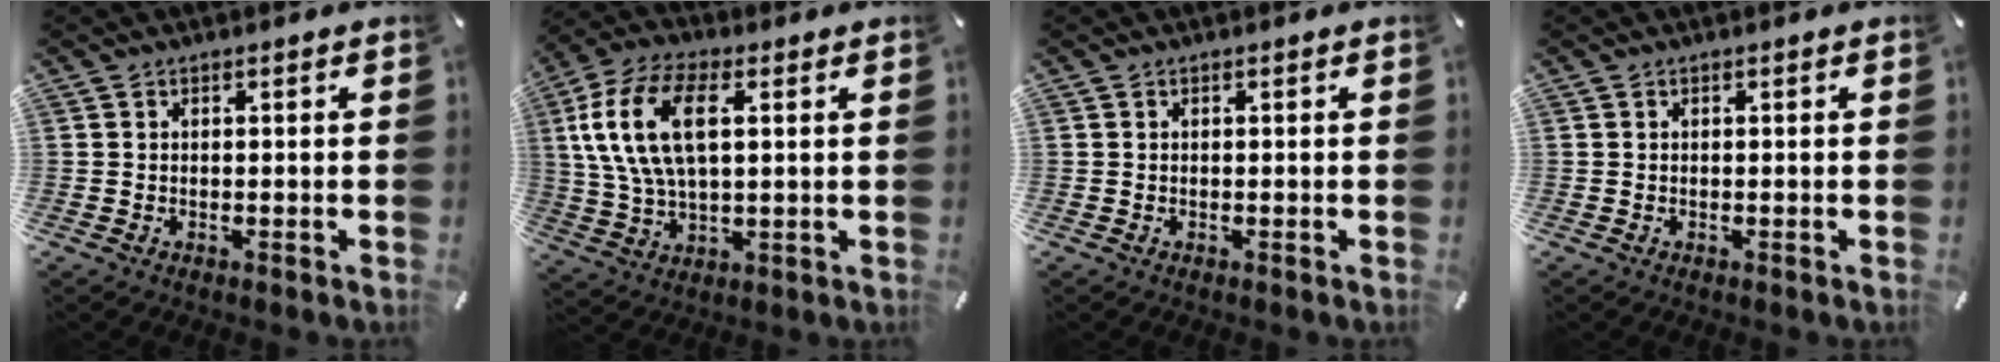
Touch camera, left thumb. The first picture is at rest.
{"total": 14.4, "force": [4.1, 7.4, 11.7], "torque": [-0.272, 0.001, 0.067]}
{"total": 0.0}
{"total": 0.0}